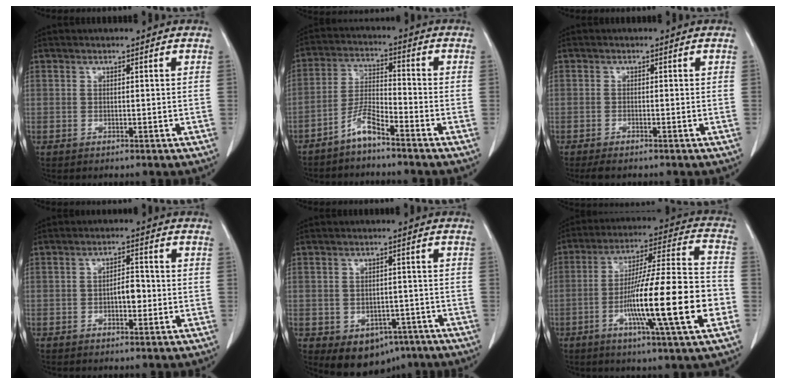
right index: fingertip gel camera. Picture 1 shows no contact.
{"total": 5.3, "force": [-4.2, 0.4, 3.1], "torque": [-0.071, -0.005, -0.087]}
{"total": 2.4, "force": [-2.0, 0.3, 1.3], "torque": [-0.020, -0.005, -0.031]}
{"total": 3.2, "force": [-0.8, 1.3, 2.8], "torque": [-0.042, 0.006, -0.011]}
{"total": 7.7, "force": [-4.2, 5.5, 3.3], "torque": [-0.037, 0.011, -0.047]}
{"total": 20.3, "force": [-5.9, 0.5, 19.4], "torque": [-0.309, -0.006, -0.099]}